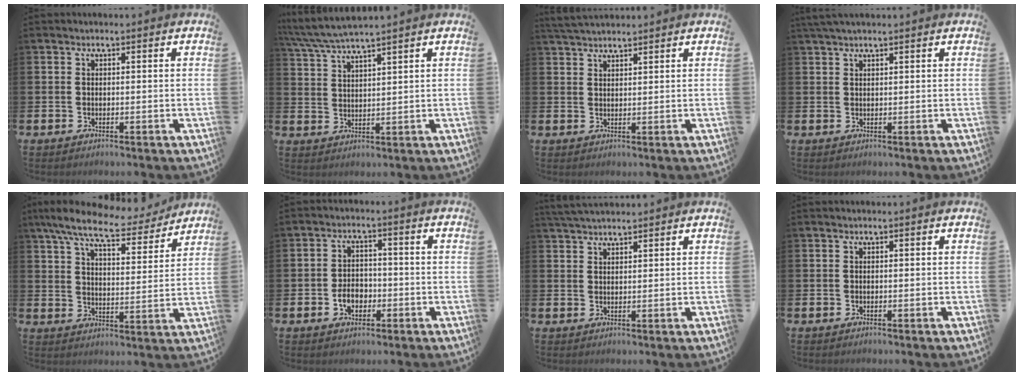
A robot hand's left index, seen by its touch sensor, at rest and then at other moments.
{"total": 4.7, "force": [4.4, -0.2, 1.5], "torque": [-0.044, -0.018, 0.078]}
{"total": 3.2, "force": [3.1, 0.6, 0.9], "torque": [-0.017, -0.010, 0.056]}
{"total": 1.8, "force": [1.6, 0.2, 0.9], "torque": [-0.013, 0.001, 0.027]}
{"total": 9.7, "force": [8.6, 2.0, 4.0], "torque": [-0.096, -0.047, 0.148]}
{"total": 3.7, "force": [-1.3, 2.8, 2.0], "torque": [-0.019, -0.005, -0.033]}
{"total": 3.2, "force": [3.0, 0.6, 0.8], "torque": [-0.016, -0.008, 0.055]}
{"total": 0.0}